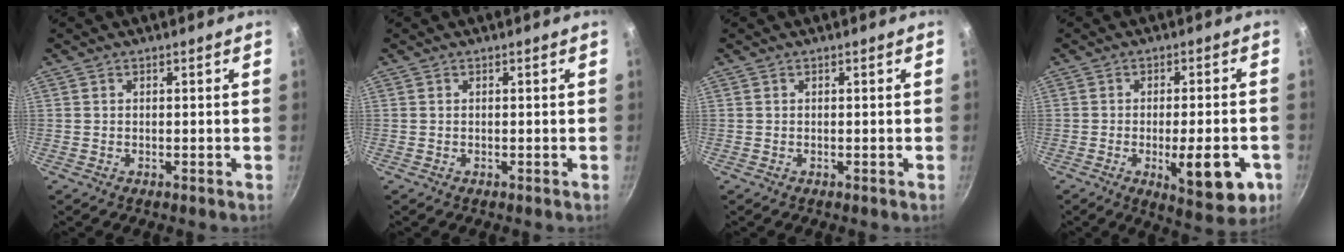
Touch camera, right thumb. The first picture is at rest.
{"total": 0.0}
{"total": 0.0}
{"total": 12.7, "force": [-4.1, 4.4, 11.2], "torque": [-0.125, 0.004, -0.047]}